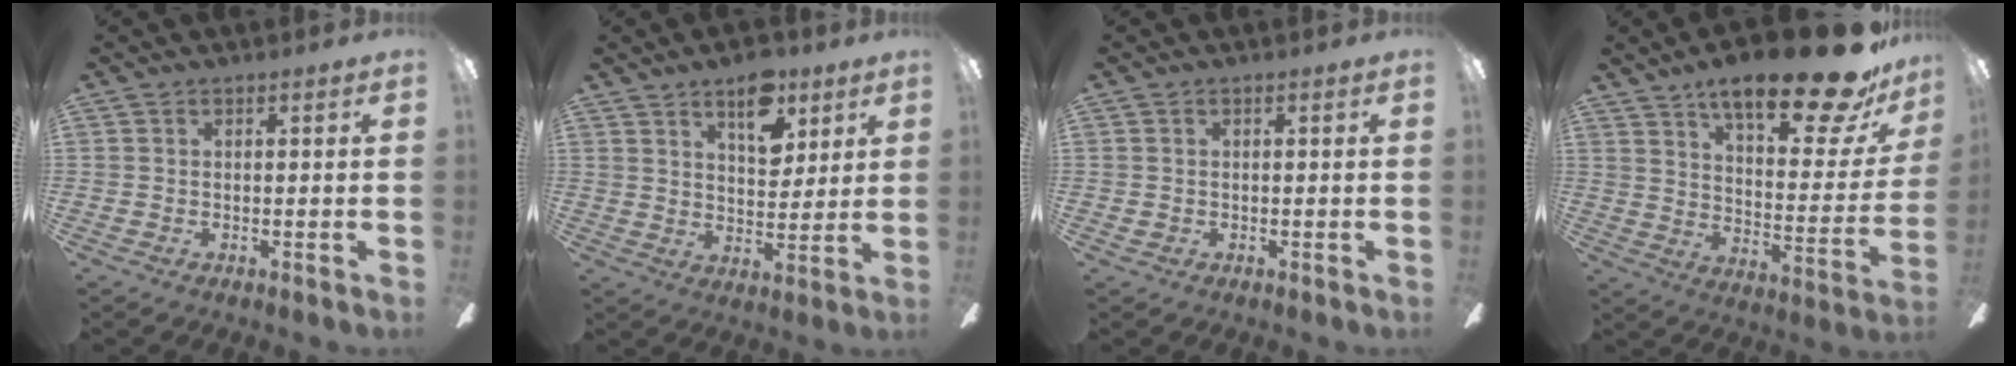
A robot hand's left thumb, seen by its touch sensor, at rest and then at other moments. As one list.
[{"total": 11.1, "force": [6.5, 5.7, 7.0], "torque": [-0.086, -0.024, 0.108]}, {"total": 0.6, "force": [-0.2, 0.6, 0.3], "torque": [-0.005, 0.003, -0.005]}, {"total": 22.5, "force": [16.3, 6.2, 14.3], "torque": [-0.215, -0.108, 0.262]}]